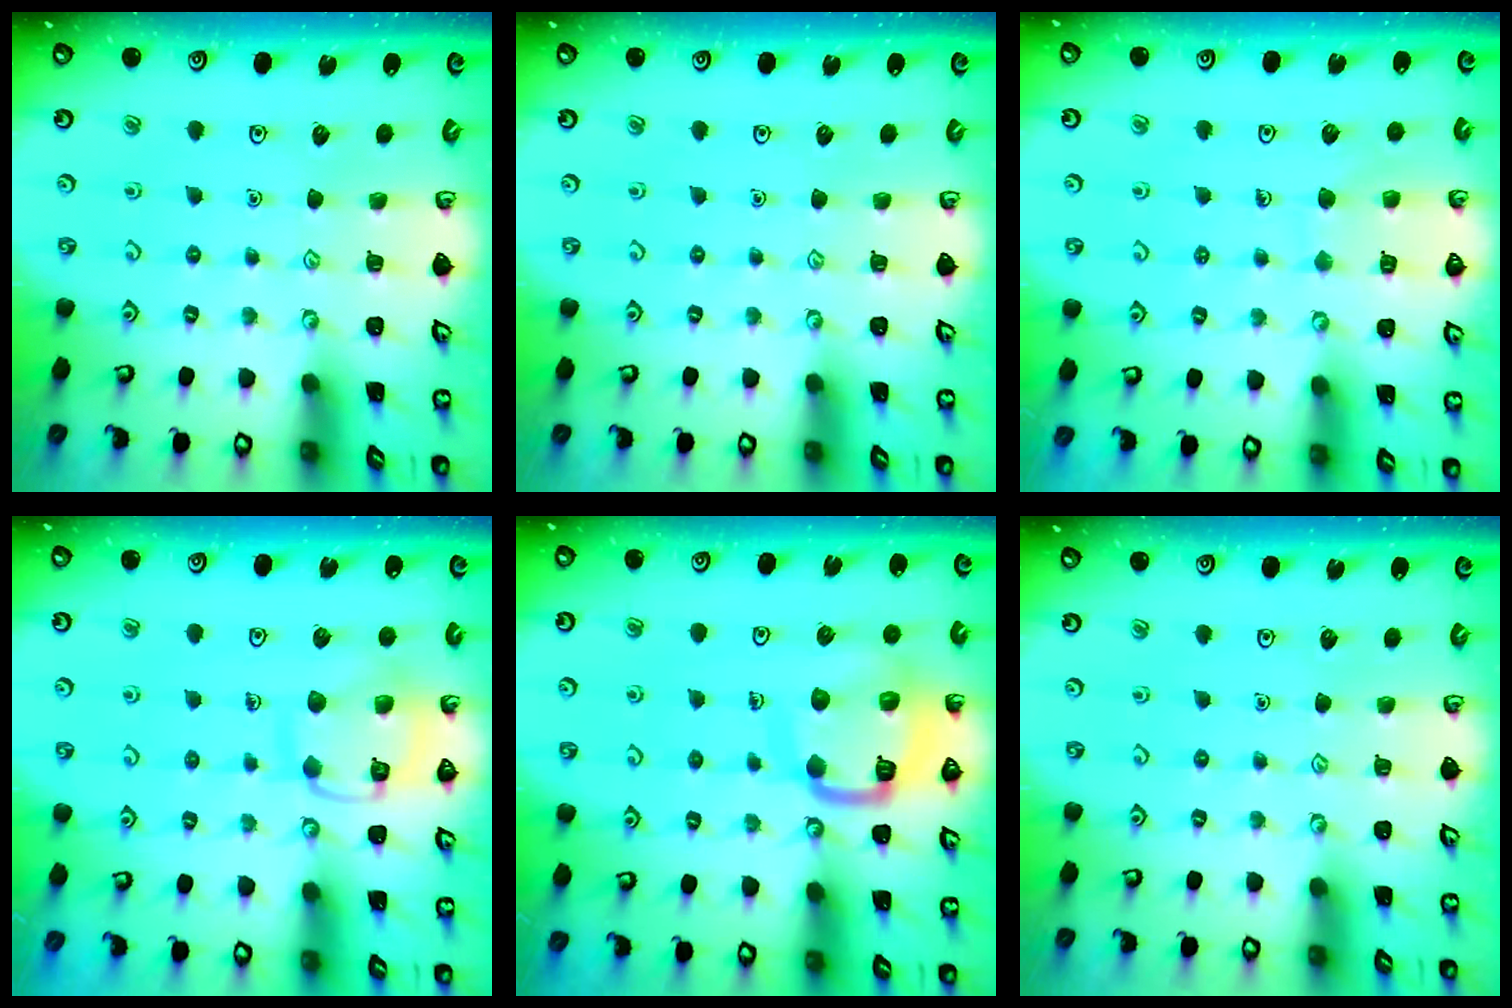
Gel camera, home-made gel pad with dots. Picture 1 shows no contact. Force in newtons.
{"total": 0.0}
{"total": 5.6, "press": 5.5, "slide": 0.4}
{"total": 12.8, "press": 12.8, "slide": 1.1}
{"total": 13.1, "press": 13.1, "slide": 1.1}
{"total": 0.0}